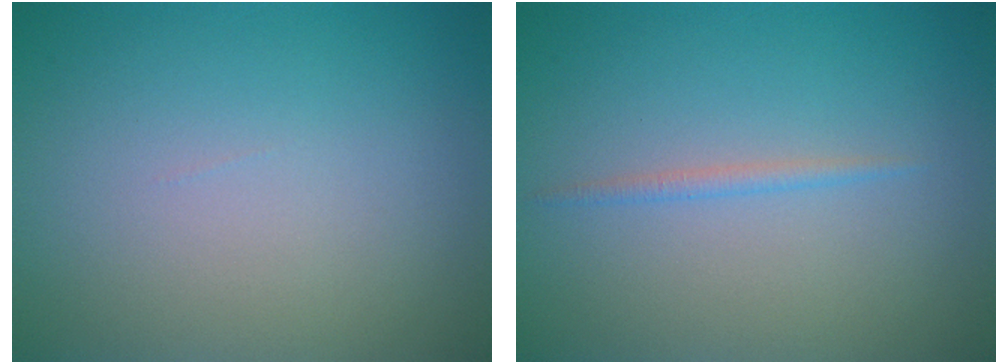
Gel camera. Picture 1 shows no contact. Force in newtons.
{"total": 0.9, "press": 0.9, "slide": 0.1}